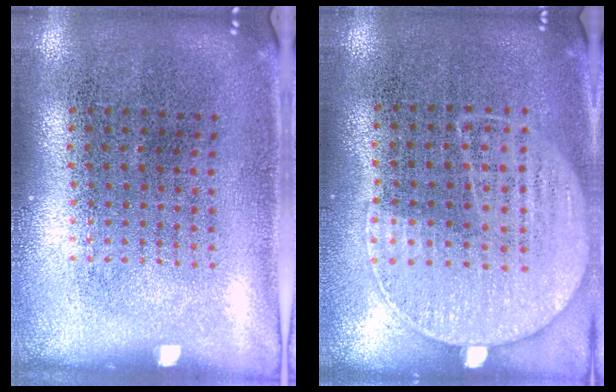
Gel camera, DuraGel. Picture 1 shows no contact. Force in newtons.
{"total": 1.3, "press": 1.0, "slide": 0.7}